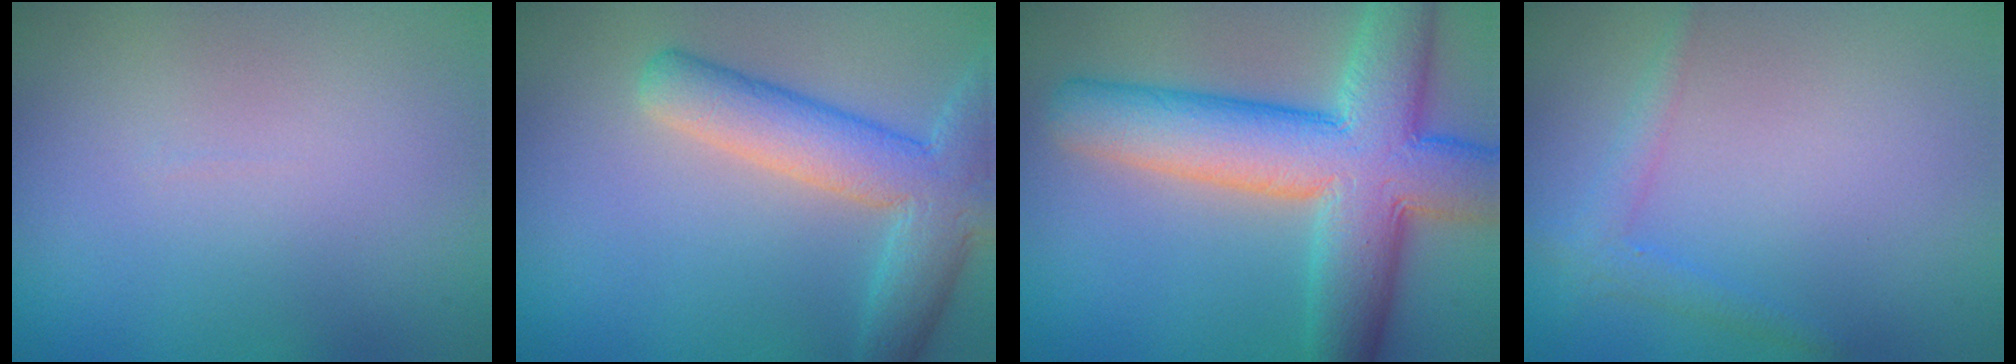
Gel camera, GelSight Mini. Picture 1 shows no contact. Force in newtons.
{"total": 6.2, "press": 6.2, "slide": 0.4}
{"total": 11.2, "press": 11.2, "slide": 0.4}
{"total": 1.6, "press": 1.6, "slide": 0.1}